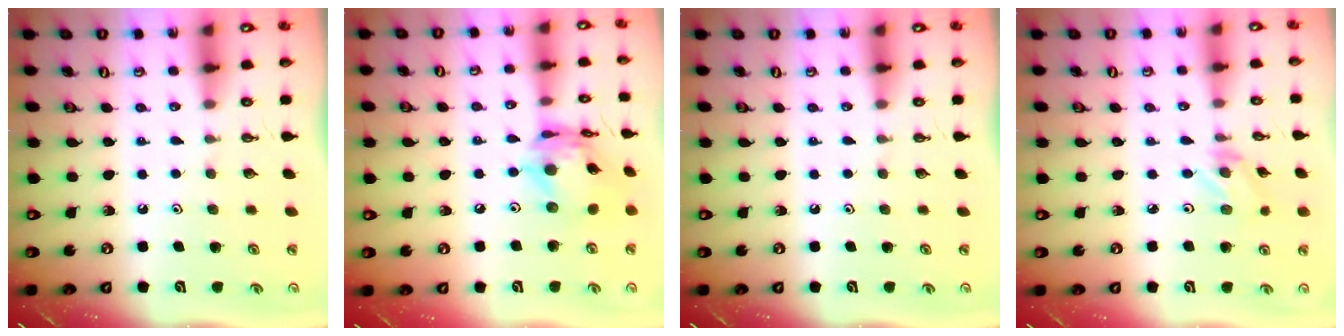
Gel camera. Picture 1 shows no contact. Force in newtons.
{"total": 14.2, "press": 14.2, "slide": 1.5}
{"total": 0.0}
{"total": 3.2, "press": 3.1, "slide": 0.4}